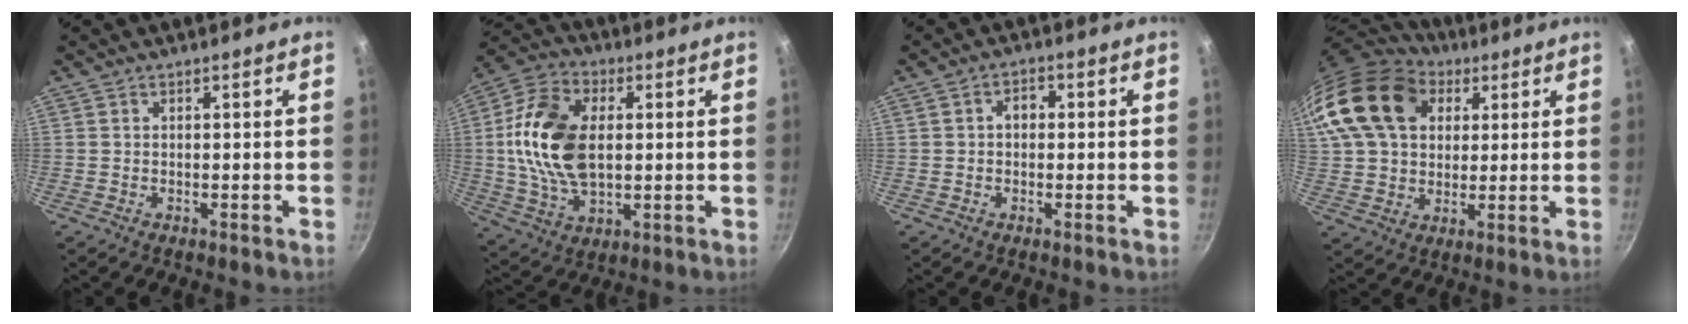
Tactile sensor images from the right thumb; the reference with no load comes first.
{"total": 17.7, "force": [1.7, 10.9, 13.8], "torque": [-0.246, 0.004, 0.025]}
{"total": 3.1, "force": [0.1, 2.2, 2.2], "torque": [-0.020, 0.013, -0.002]}
{"total": 22.3, "force": [7.9, 16.0, 13.2], "torque": [-0.251, 0.013, 0.138]}